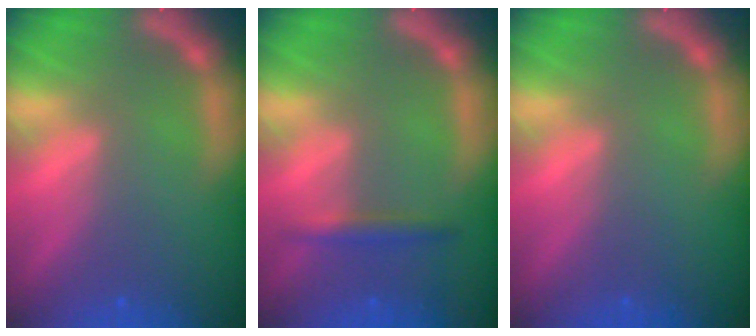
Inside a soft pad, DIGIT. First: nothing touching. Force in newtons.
{"total": 1.9}
{"total": 0.0}